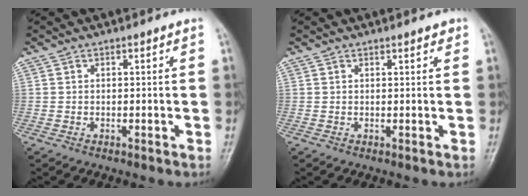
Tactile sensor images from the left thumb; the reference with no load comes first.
{"total": 1.1, "force": [0.8, 0.4, 0.7], "torque": [-0.006, -0.003, 0.008]}